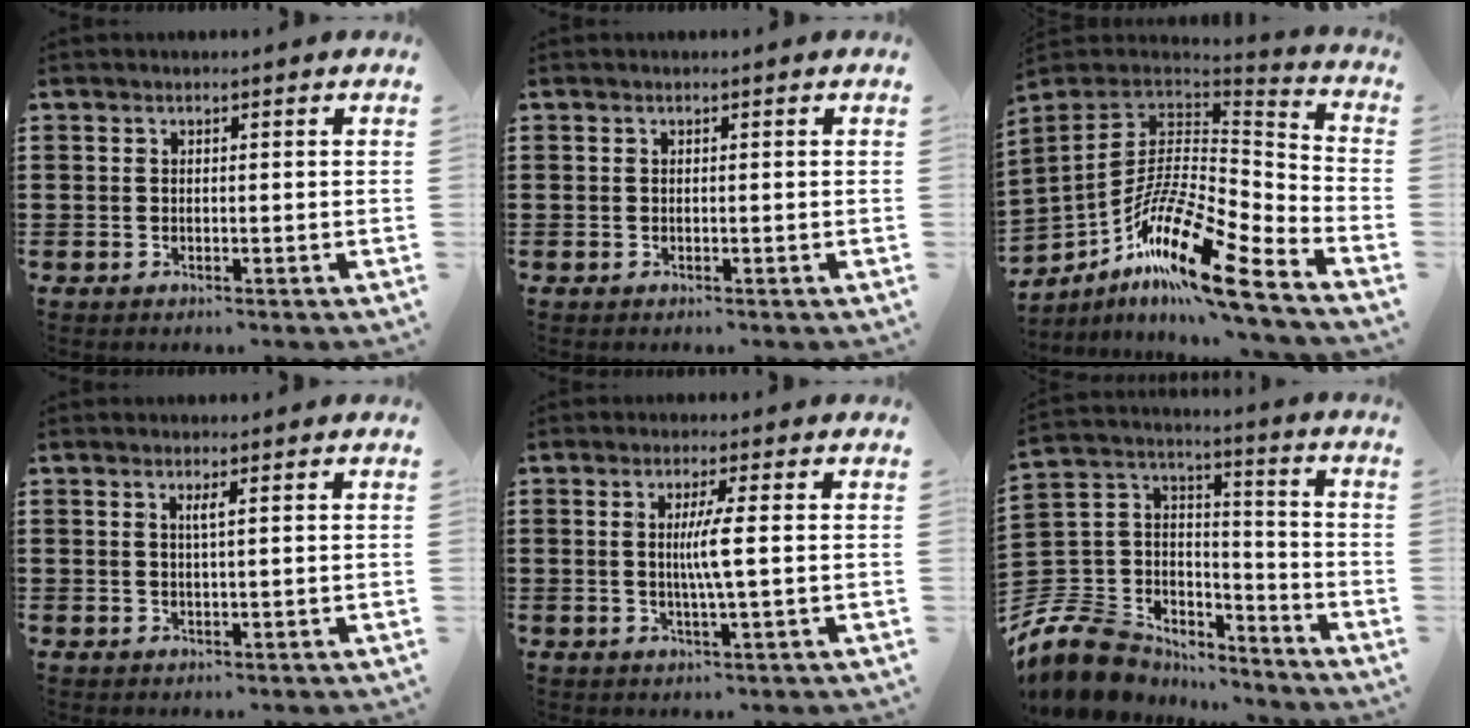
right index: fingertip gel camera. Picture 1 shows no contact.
{"total": 0.0}
{"total": 17.8, "force": [-11.3, 4.7, 12.9], "torque": [-0.261, 0.016, -0.210]}
{"total": 1.3, "force": [0.4, -0.1, 1.2], "torque": [-0.024, -0.001, 0.006]}
{"total": 4.1, "force": [0.3, -0.5, 4.0], "torque": [-0.075, -0.008, 0.000]}
{"total": 10.7, "force": [-8.2, 6.5, 2.5], "torque": [-0.103, 0.009, -0.163]}